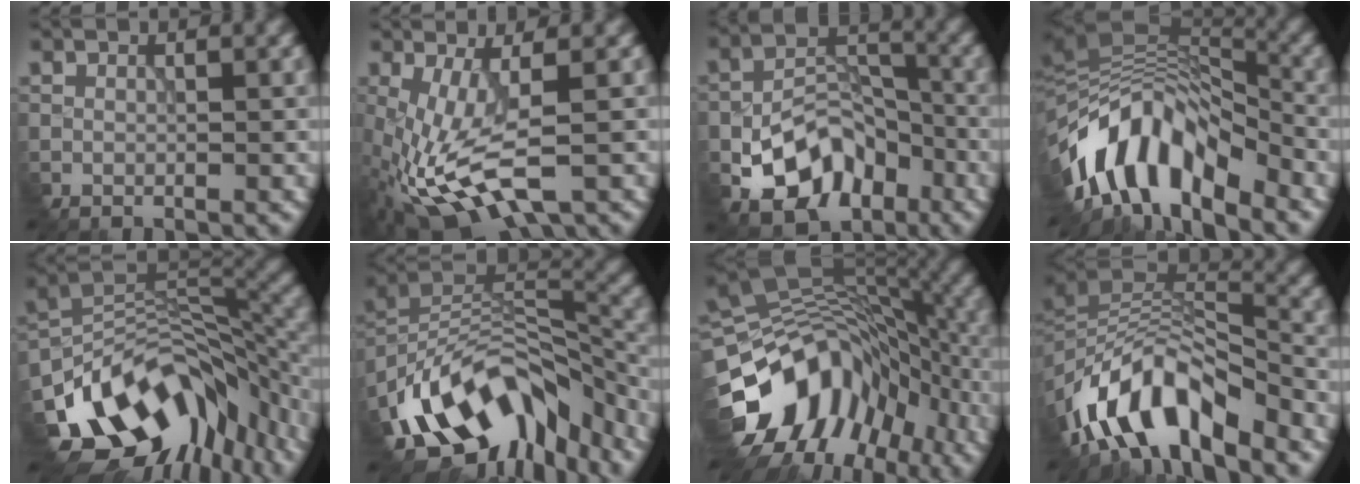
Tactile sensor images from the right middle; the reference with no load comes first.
{"total": 7.6, "force": [-2.6, 2.8, 6.6], "torque": [-0.175, -0.011, -0.044]}
{"total": 7.9, "force": [-4.2, 5.1, 4.4], "torque": [-0.082, 0.001, -0.069]}
{"total": 10.1, "force": [-5.7, 4.3, 7.1], "torque": [-0.130, 0.014, -0.104]}
{"total": 13.9, "force": [-8.3, 8.2, 7.6], "torque": [-0.145, 0.010, -0.136]}
{"total": 12.6, "force": [-7.9, 7.2, 6.7], "torque": [-0.141, 0.009, -0.135]}
{"total": 12.8, "force": [-5.0, 8.9, 7.7], "torque": [-0.152, 0.007, -0.085]}
{"total": 9.4, "force": [-6.4, 3.8, 5.8], "torque": [-0.100, 0.009, -0.118]}